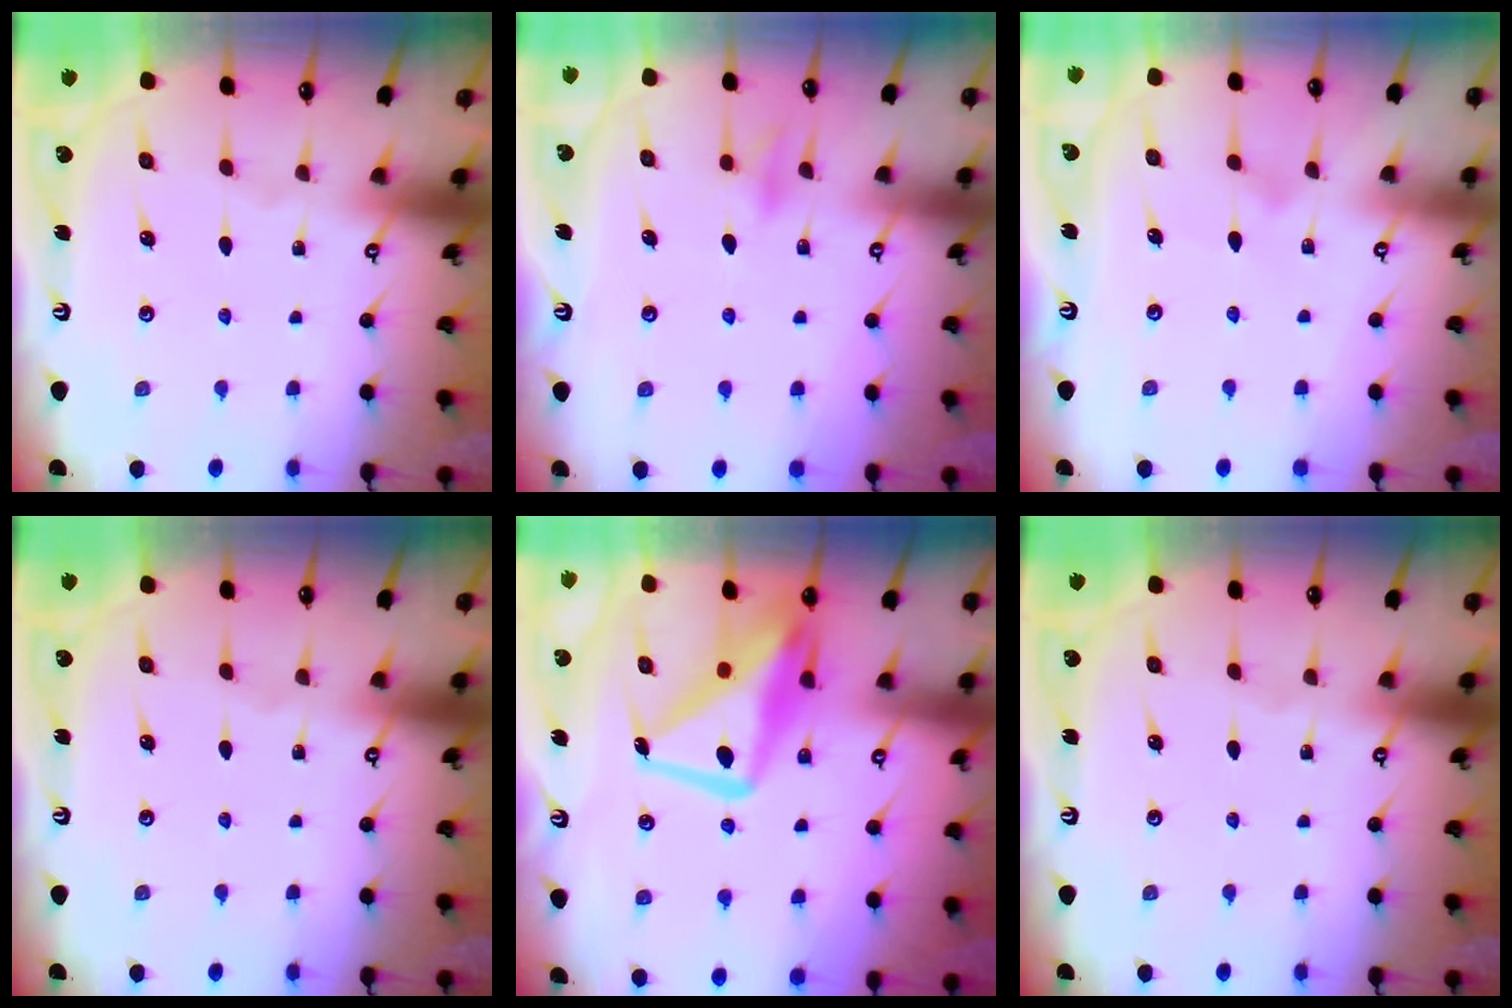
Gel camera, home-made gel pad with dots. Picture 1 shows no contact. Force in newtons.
{"total": 9.0, "press": 9.0, "slide": 0.3}
{"total": 8.5, "press": 8.5, "slide": 0.4}
{"total": 0.0}
{"total": 14.8, "press": 14.7, "slide": 1.5}
{"total": 0.0}